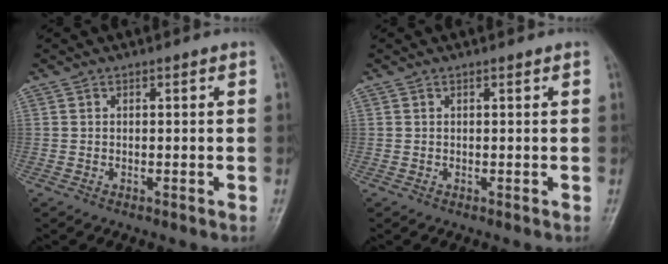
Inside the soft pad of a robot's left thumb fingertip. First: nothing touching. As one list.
[{"total": 0.0}]